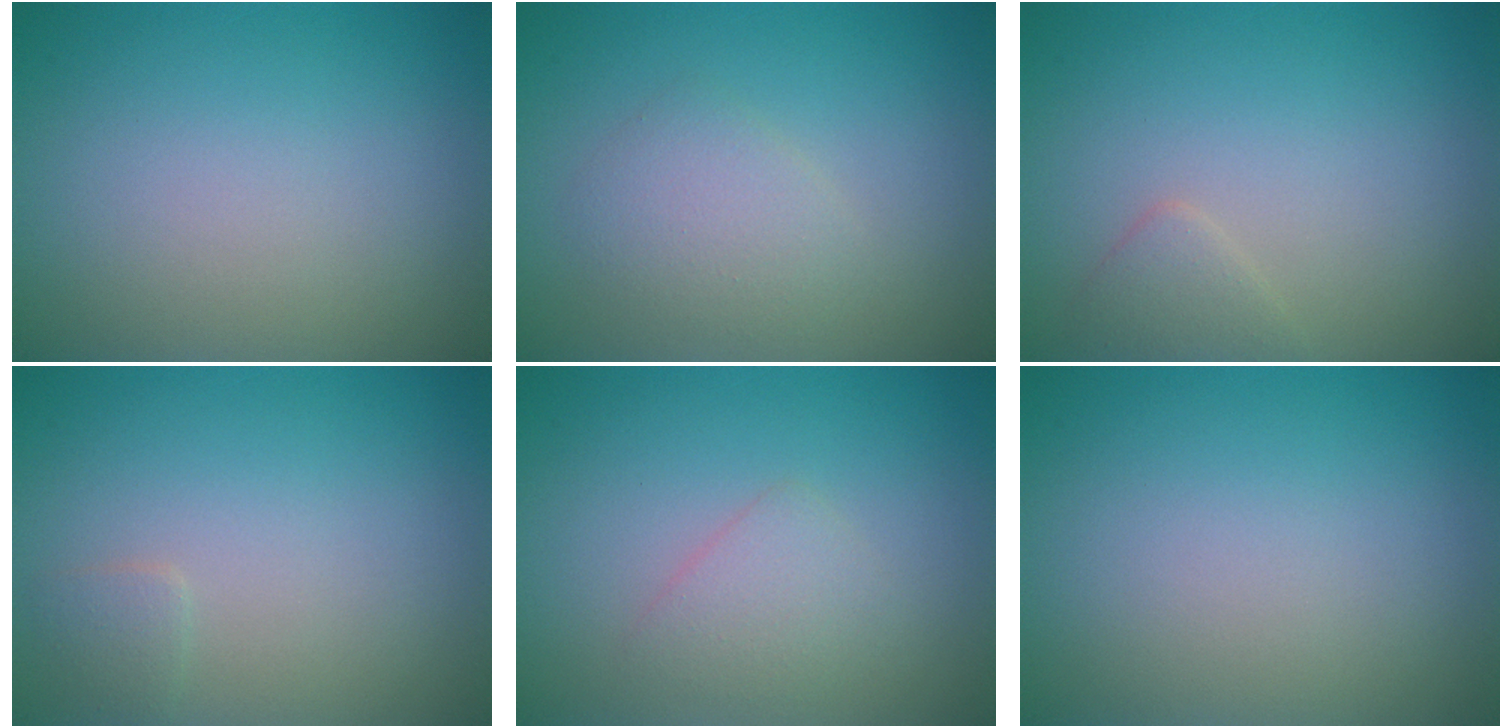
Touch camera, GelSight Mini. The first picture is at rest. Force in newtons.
{"total": 2.3, "press": 2.3, "slide": 0.0}
{"total": 1.3, "press": 1.3, "slide": 0.1}
{"total": 0.9, "press": 0.9, "slide": 0.1}
{"total": 1.7, "press": 1.7, "slide": 0.0}
{"total": 0.0}